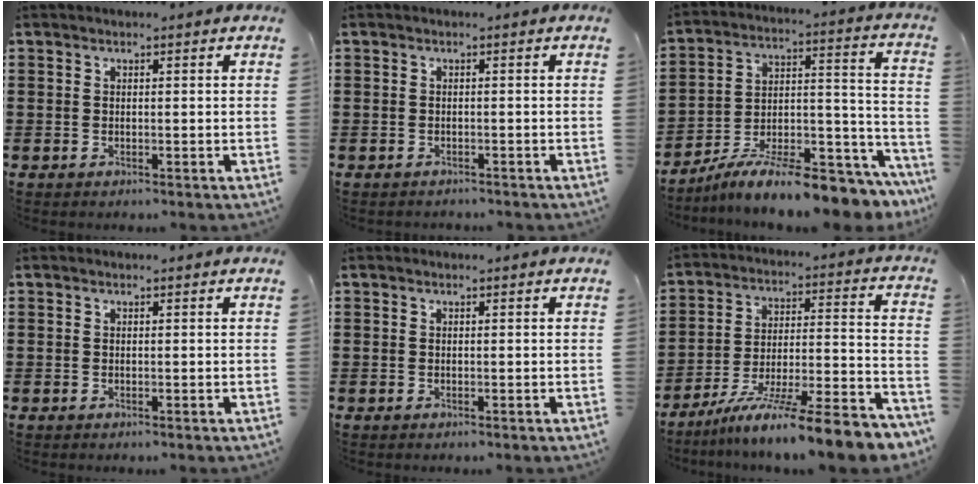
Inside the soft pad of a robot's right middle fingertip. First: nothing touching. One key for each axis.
{"total": 0.9, "fx": -0.8, "fy": 0.3, "fz": -0.2, "tx": 0.003, "ty": 0.004, "tz": -0.019}
{"total": 12.0, "fx": -10.3, "fy": 1.3, "fz": 6.0, "tx": -0.080, "ty": 0.035, "tz": -0.187}
{"total": 0.0}
{"total": 0.0}
{"total": 10.7, "fx": -8.9, "fy": -0.8, "fz": 5.9, "tx": -0.087, "ty": 0.000, "tz": -0.172}